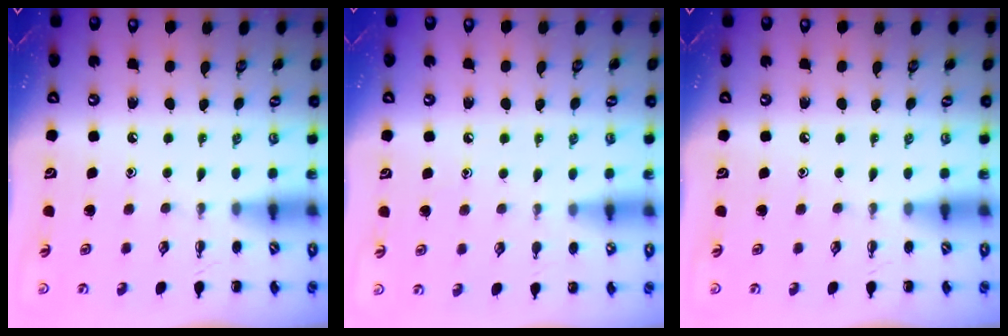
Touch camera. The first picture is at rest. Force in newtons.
{"total": 5.4, "press": 5.2, "slide": 1.7}
{"total": 0.0}